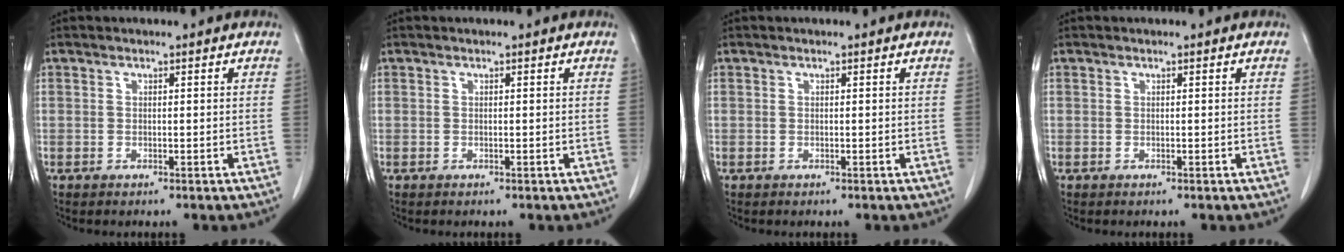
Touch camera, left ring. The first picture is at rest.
{"total": 0.0}
{"total": 0.0}
{"total": 0.0}